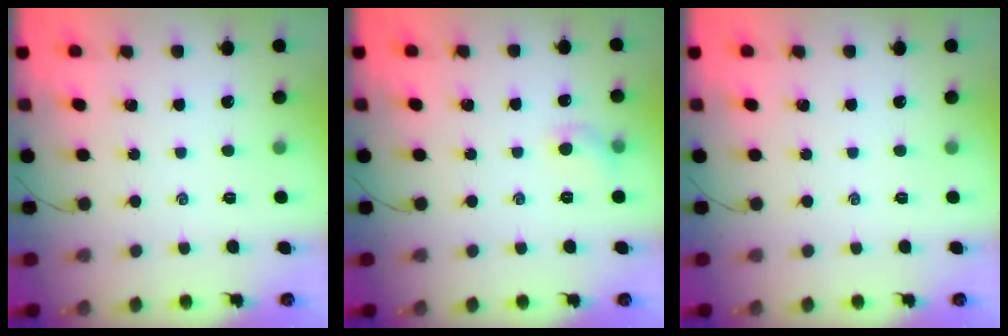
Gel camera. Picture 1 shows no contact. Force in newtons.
{"total": 5.3, "press": 5.2, "slide": 1.0}
{"total": 0.0}